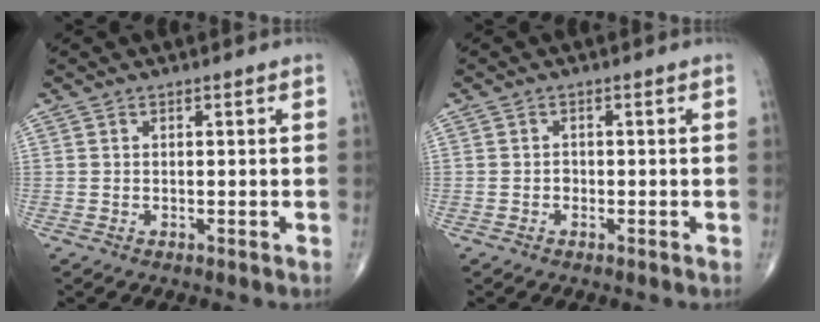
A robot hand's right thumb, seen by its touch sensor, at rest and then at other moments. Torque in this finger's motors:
{"motor_torque": [0.08, 0.23, 0.19, 0.04, -0.01]}